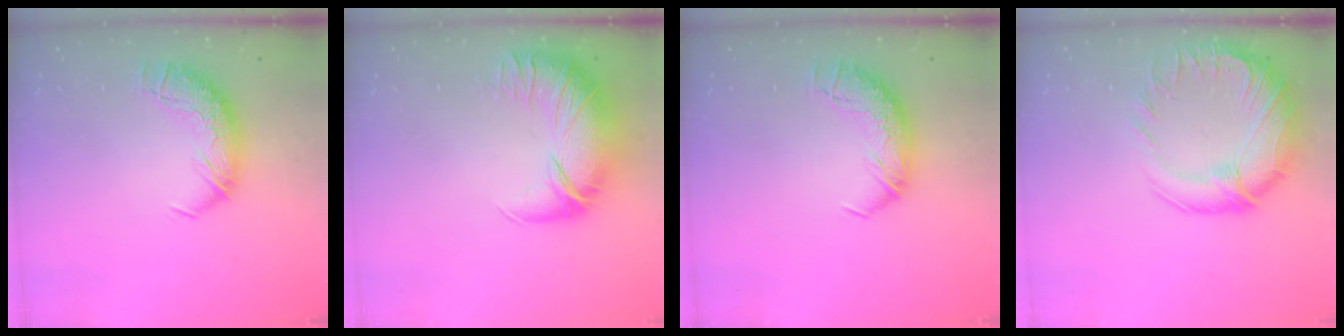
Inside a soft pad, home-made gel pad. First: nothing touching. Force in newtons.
{"total": 2.9, "press": 0.7, "slide": 2.9}
{"total": 0.0}
{"total": 5.4, "press": 4.7, "slide": 2.6}